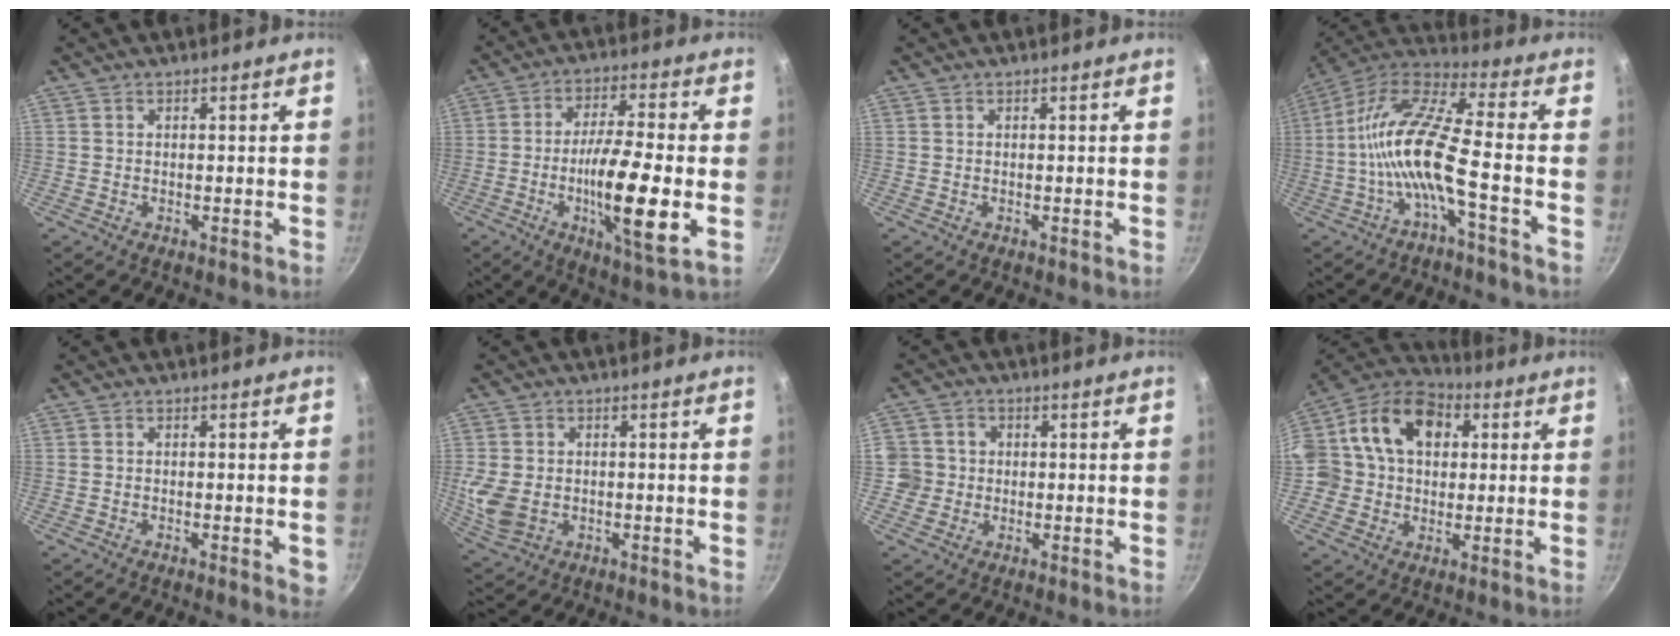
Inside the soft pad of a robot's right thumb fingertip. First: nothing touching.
{"total": 15.1, "force": [-3.1, 3.0, 14.4], "torque": [-0.255, 0.006, -0.059]}
{"total": 0.0}
{"total": 14.7, "force": [-3.7, 2.7, 13.9], "torque": [-0.281, 0.043, -0.088]}
{"total": 2.2, "force": [-0.7, 0.5, 2.0], "torque": [-0.026, -0.002, -0.012]}
{"total": 7.0, "force": [-0.7, 5.3, 4.5], "torque": [-0.095, -0.003, -0.005]}
{"total": 4.7, "force": [-0.3, 4.6, 0.9], "torque": [0.018, 0.009, -0.009]}
{"total": 18.0, "force": [3.9, 14.0, 10.7], "torque": [-0.174, 0.033, 0.050]}